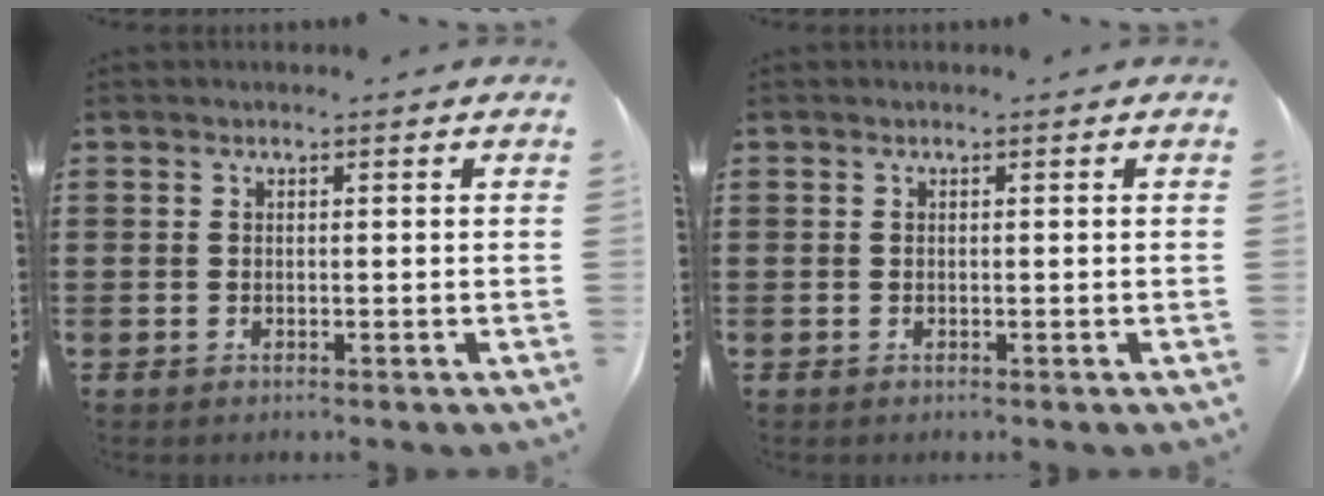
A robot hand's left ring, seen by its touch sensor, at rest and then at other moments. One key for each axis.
{"total": 0.0}